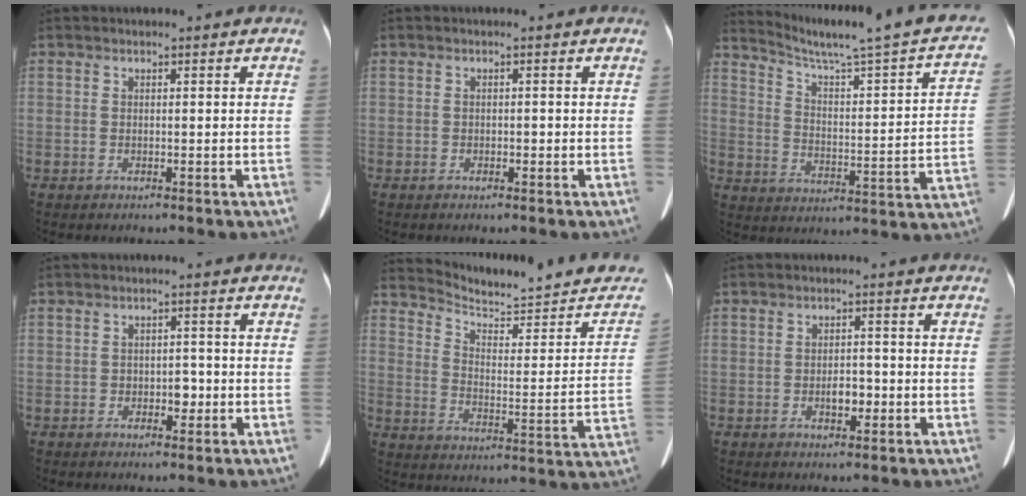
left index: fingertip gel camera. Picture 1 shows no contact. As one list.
[{"total": 0.6, "force": [-0.2, 0.4, 0.4], "torque": [-0.006, 0.001, -0.005]}, {"total": 23.5, "force": [20.2, 1.0, 11.9], "torque": [-0.175, -0.047, 0.261]}, {"total": 2.5, "force": [-0.8, 1.6, 1.8], "torque": [-0.022, 0.005, -0.009]}, {"total": 19.4, "force": [18.4, 2.5, 5.6], "torque": [-0.074, -0.065, 0.236]}, {"total": 2.9, "force": [-1.0, 1.5, 2.3], "torque": [-0.039, 0.003, -0.012]}]